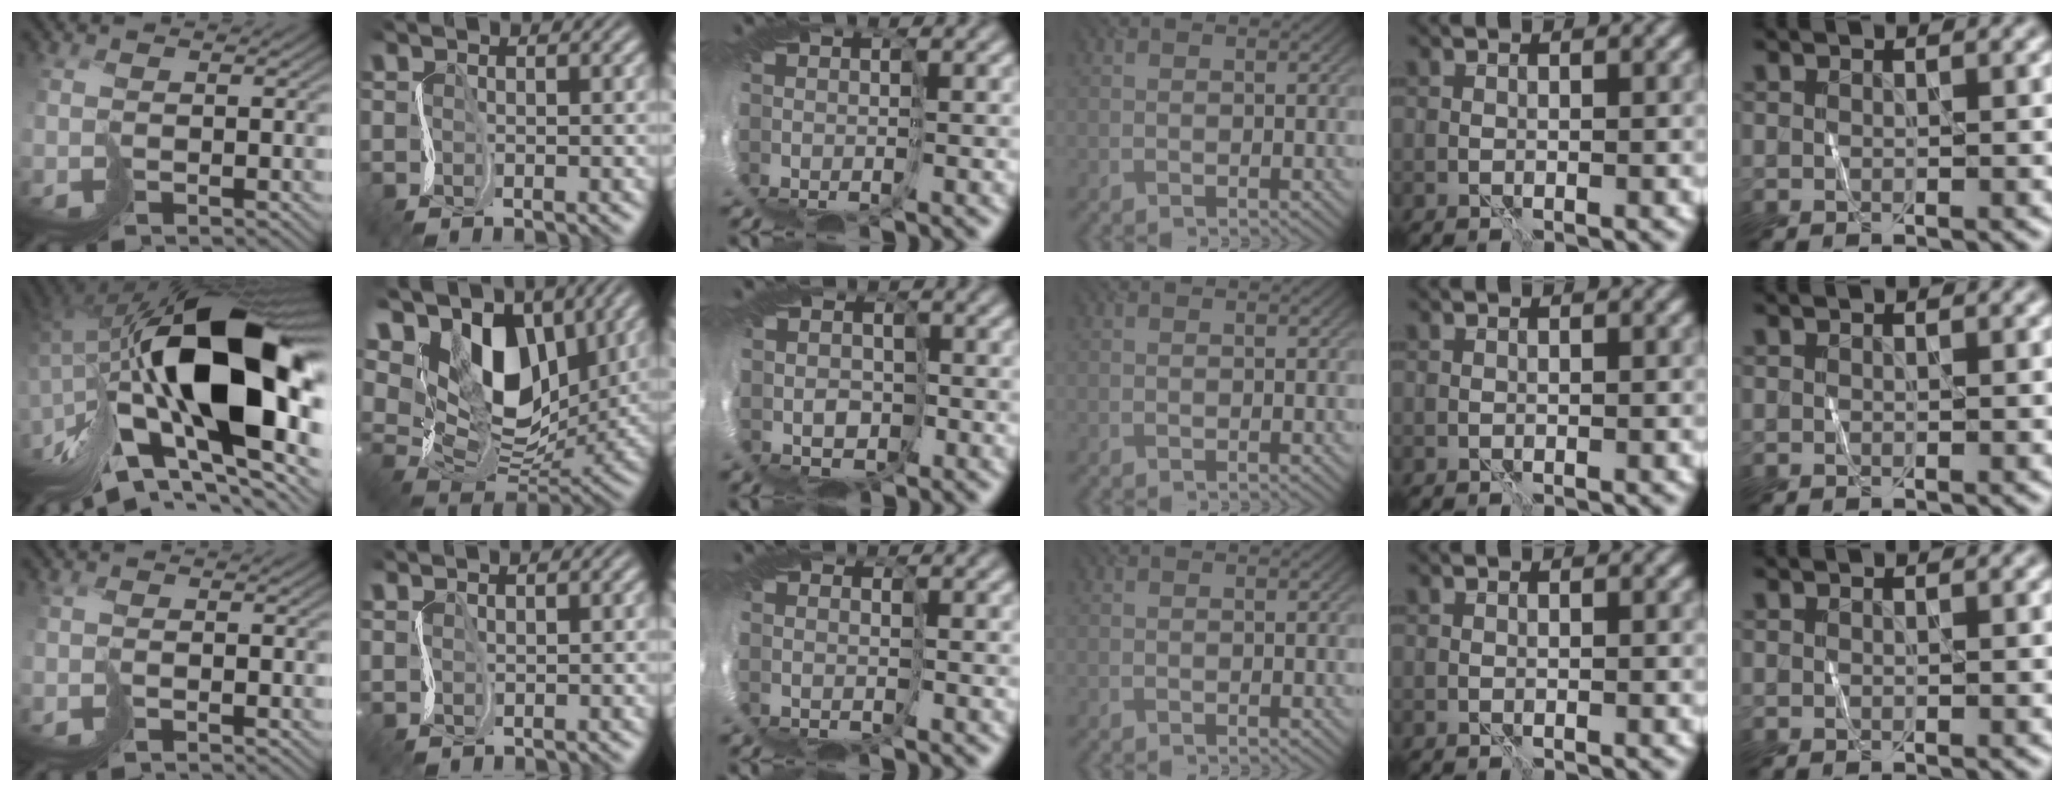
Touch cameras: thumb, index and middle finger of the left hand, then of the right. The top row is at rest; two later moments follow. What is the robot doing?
{"motion": "cut", "object": "paper bag"}